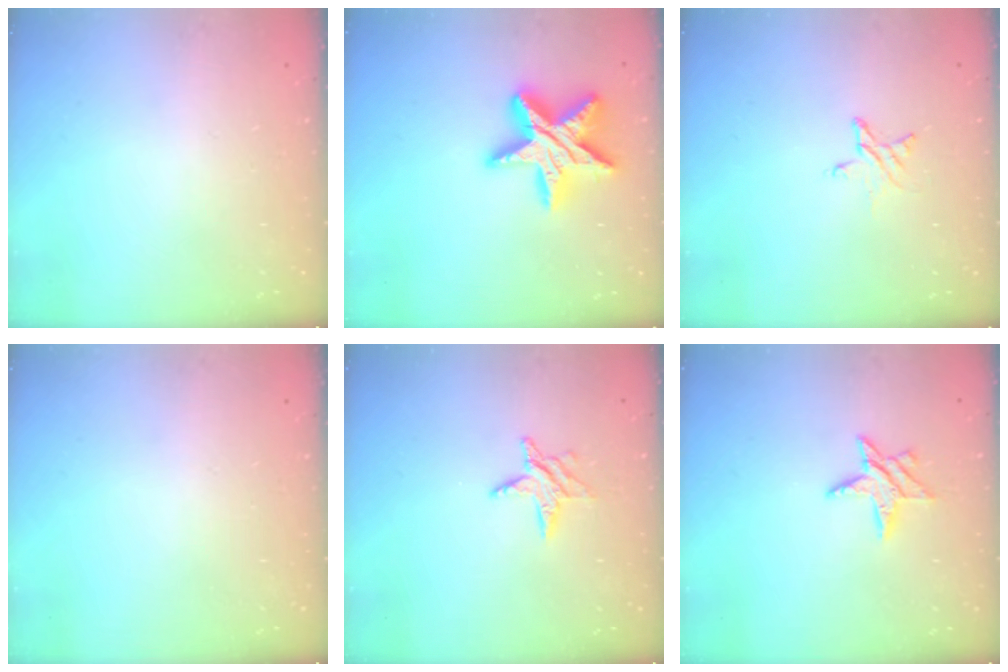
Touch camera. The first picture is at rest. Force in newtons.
{"total": 18.6, "press": 18.5, "slide": 1.3}
{"total": 4.1, "press": 4.1, "slide": 0.4}
{"total": 0.0}
{"total": 6.2, "press": 6.2, "slide": 0.5}
{"total": 6.7, "press": 6.7, "slide": 0.2}